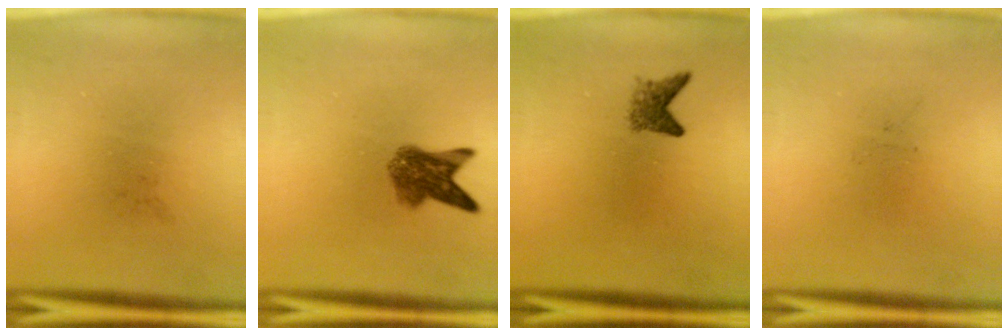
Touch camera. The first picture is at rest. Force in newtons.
{"total": 5.2}
{"total": 2.2}
{"total": 0.0}